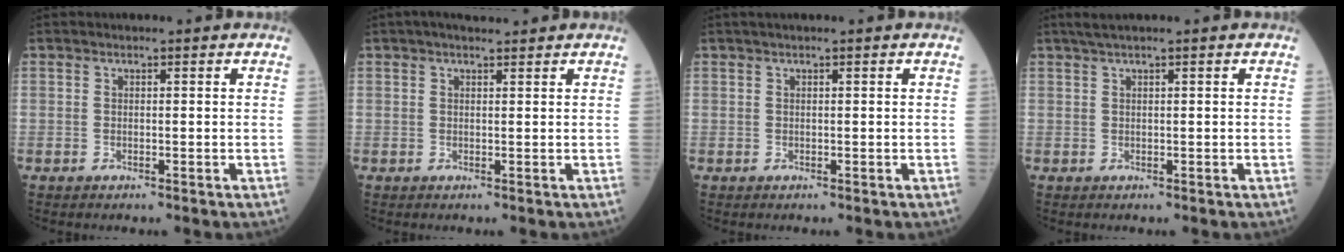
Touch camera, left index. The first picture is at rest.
{"total": 2.3, "force": [1.9, 0.4, 1.2], "torque": [-0.021, 0.016, 0.028]}
{"total": 0.9, "force": [0.6, -0.1, 0.6], "torque": [-0.015, 0.016, 0.013]}
{"total": 1.8, "force": [1.2, -0.3, 1.3], "torque": [-0.033, 0.016, 0.026]}